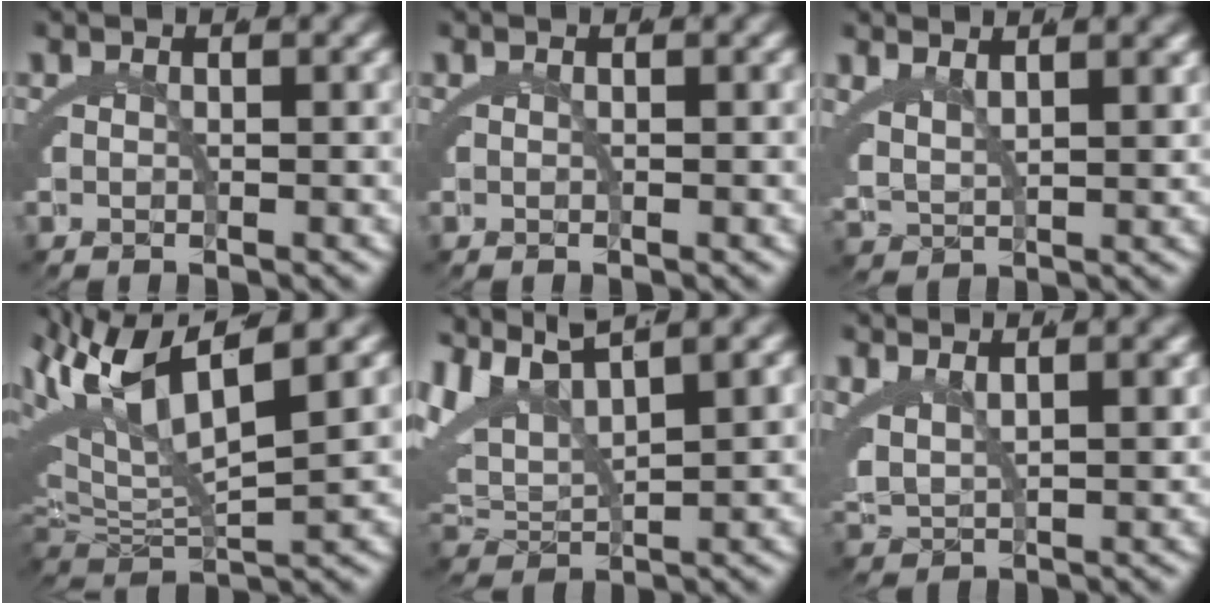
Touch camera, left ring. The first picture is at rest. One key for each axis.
{"total": 0.0}
{"total": 3.3, "fx": 2.4, "fy": 1.5, "fz": 1.7, "tx": -0.045, "ty": -0.013, "tz": 0.054}
{"total": 10.5, "fx": 4.4, "fy": 5.2, "fz": 8.0, "tx": -0.162, "ty": 0.013, "tz": 0.076}
{"total": 8.0, "fx": 3.8, "fy": 5.4, "fz": 4.5, "tx": -0.124, "ty": 0.007, "tz": 0.061}
{"total": 3.8, "fx": 2.0, "fy": 2.3, "fz": 2.3, "tx": -0.070, "ty": -0.022, "tz": 0.050}